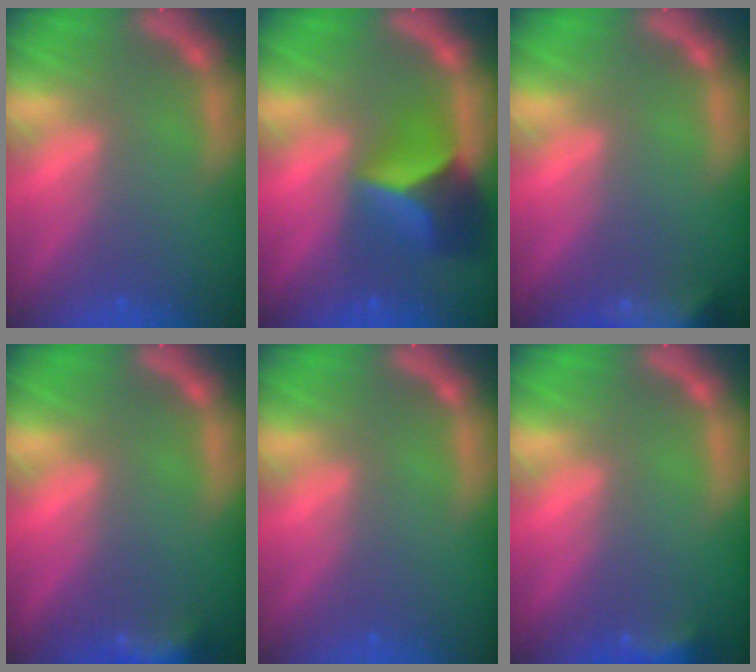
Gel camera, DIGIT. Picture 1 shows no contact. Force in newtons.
{"total": 6.4}
{"total": 9.0}
{"total": 4.4}
{"total": 0.0}
{"total": 3.0}